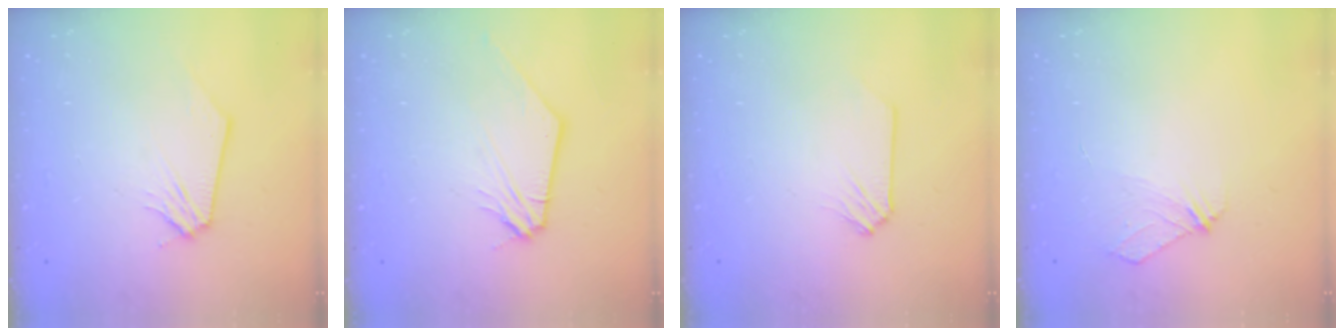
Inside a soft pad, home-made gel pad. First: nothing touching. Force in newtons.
{"total": 2.4, "press": 2.3, "slide": 0.4}
{"total": 0.0}
{"total": 4.6, "press": 4.5, "slide": 0.8}